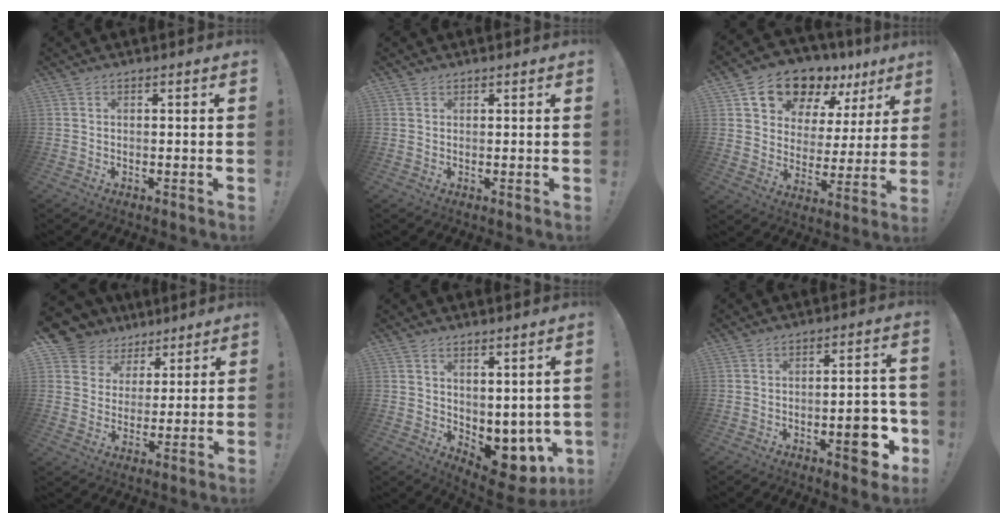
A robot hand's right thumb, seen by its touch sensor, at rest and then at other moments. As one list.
[{"total": 0.9, "force": [0.7, 0.4, 0.0], "torque": [0.005, -0.004, 0.014]}, {"total": 14.8, "force": [11.5, 7.9, 5.0], "torque": [-0.082, -0.091, 0.209]}, {"total": 9.9, "force": [6.4, 7.4, 1.6], "torque": [-0.030, -0.050, 0.130]}, {"total": 5.5, "force": [0.4, 4.3, 3.4], "torque": [-0.018, -0.027, 0.019]}, {"total": 10.5, "force": [-3.7, 4.1, 9.0], "torque": [-0.094, 0.011, -0.054]}]